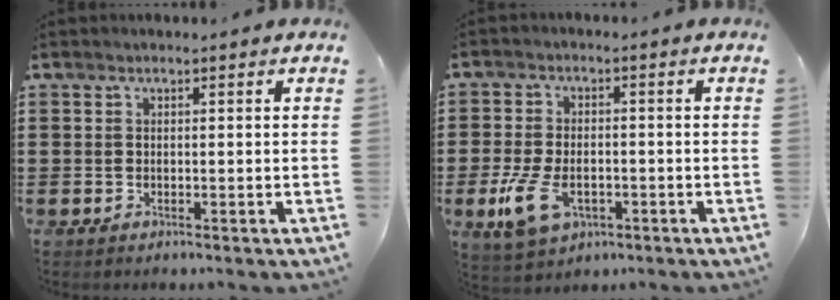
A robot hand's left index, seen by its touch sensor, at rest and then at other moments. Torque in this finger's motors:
{"motor_torque": [1.68, 0.46, 0.54, 0.12]}